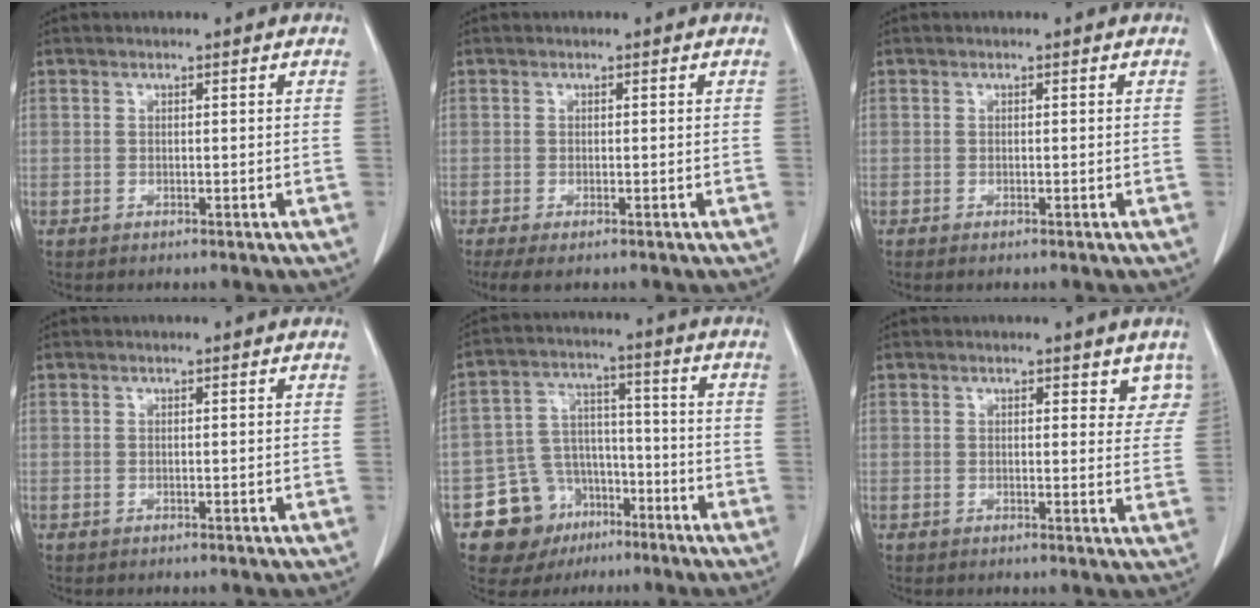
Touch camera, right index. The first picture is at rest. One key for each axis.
{"total": 4.7, "fx": -2.7, "fy": 1.7, "fz": 3.5, "tx": -0.071, "ty": -0.009, "tz": -0.044}
{"total": 1.1, "fx": -0.5, "fy": 0.4, "fz": 0.9, "tx": -0.022, "ty": -0.003, "tz": -0.007}
{"total": 0.0}
{"total": 12.7, "fx": -6.8, "fy": 10.0, "fz": 3.6, "tx": -0.064, "ty": 0.053, "tz": -0.098}
{"total": 5.1, "fx": 3.0, "fy": 2.5, "fz": 3.3, "tx": -0.027, "ty": -0.002, "tz": 0.032}